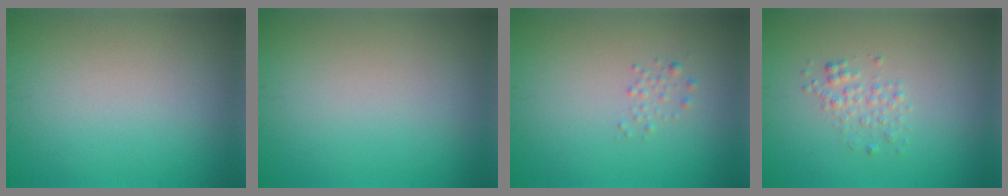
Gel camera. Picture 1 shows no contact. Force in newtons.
{"total": 0.0}
{"total": 0.8, "press": 0.8, "slide": 0.0}
{"total": 1.5, "press": 1.5, "slide": 0.0}